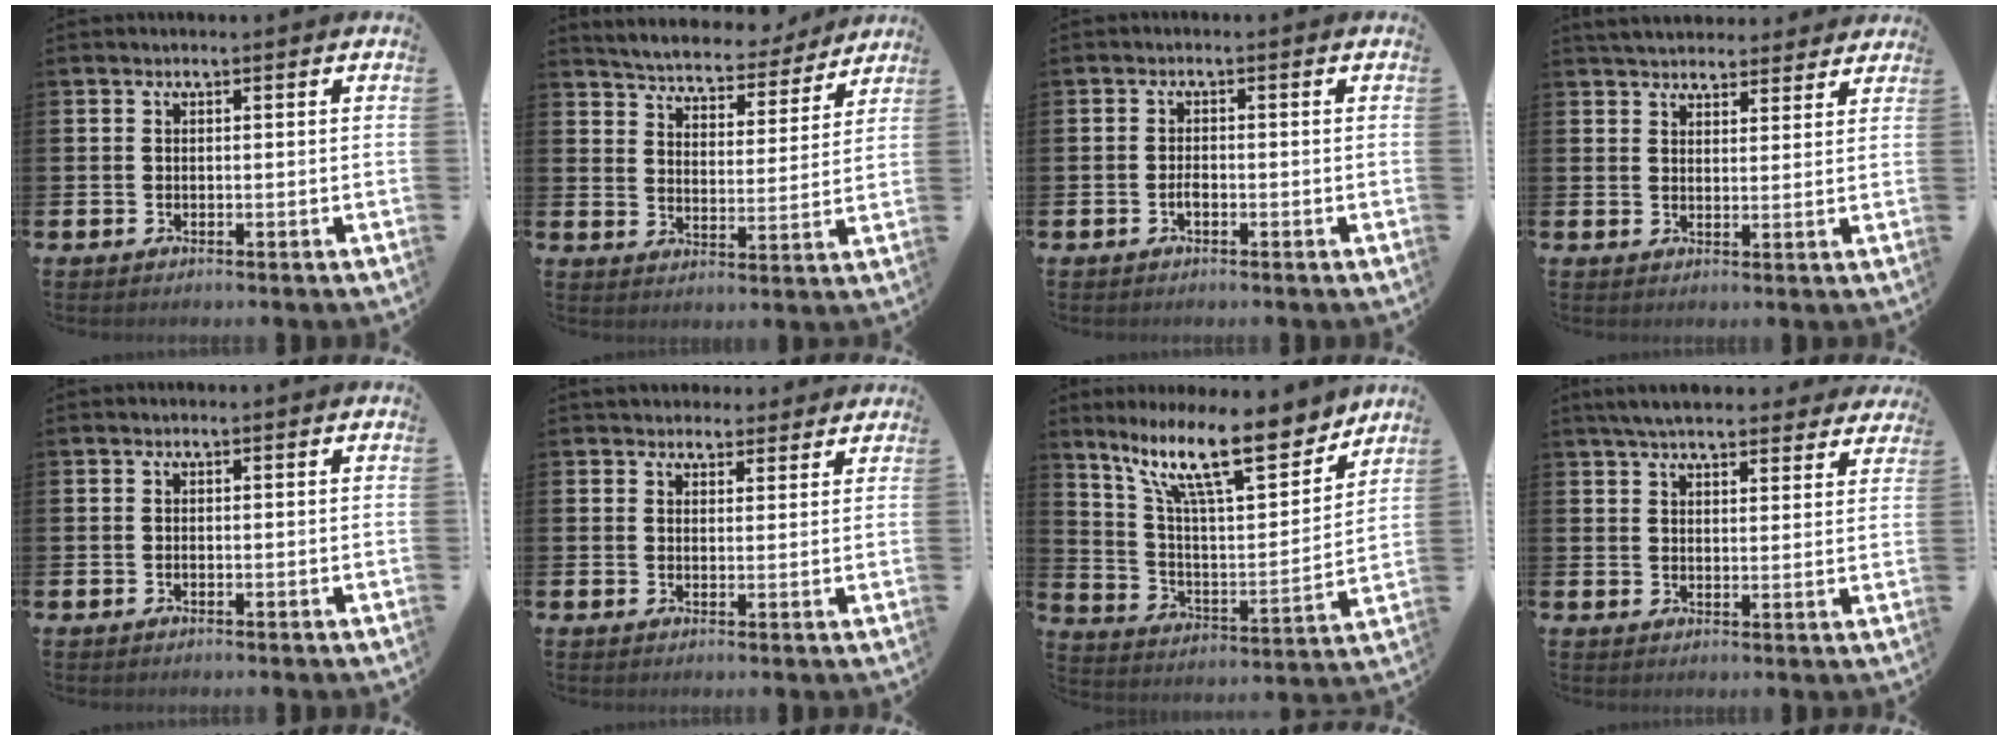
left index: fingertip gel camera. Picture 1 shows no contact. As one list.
[{"total": 5.6, "force": [5.5, 1.2, 0.3], "torque": [-0.029, -0.047, 0.092]}, {"total": 1.5, "force": [-0.7, 0.6, 1.2], "torque": [-0.023, 0.001, -0.014]}, {"total": 4.6, "force": [4.4, 1.1, 0.2], "torque": [-0.015, -0.021, 0.081]}, {"total": 0.0}, {"total": 3.6, "force": [3.2, 1.5, -0.2], "torque": [0.004, -0.012, 0.058]}, {"total": 15.6, "force": [11.2, 4.2, 9.9], "torque": [-0.204, -0.051, 0.193]}, {"total": 5.8, "force": [5.4, 1.3, 1.6], "torque": [-0.037, -0.022, 0.096]}]